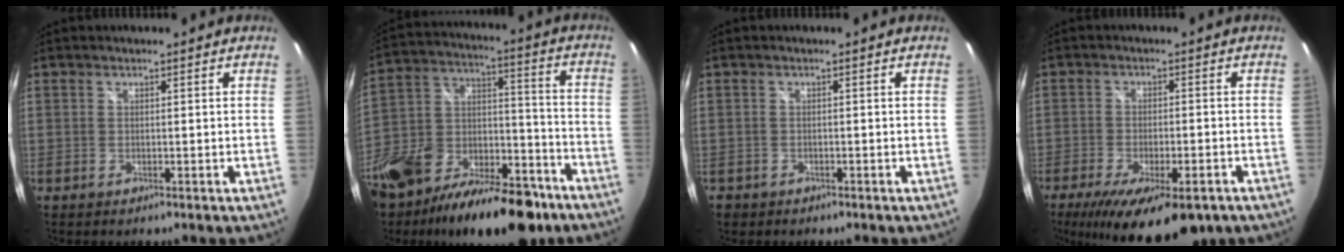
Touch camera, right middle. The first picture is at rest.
{"total": 26.4, "force": [-14.7, 14.5, 16.5], "torque": [-0.337, 0.001, -0.226]}
{"total": 1.8, "force": [-1.1, 1.3, 0.5], "torque": [-0.014, -0.001, -0.016]}
{"total": 16.5, "force": [-10.9, 5.6, 11.1], "torque": [-0.207, -0.046, -0.159]}